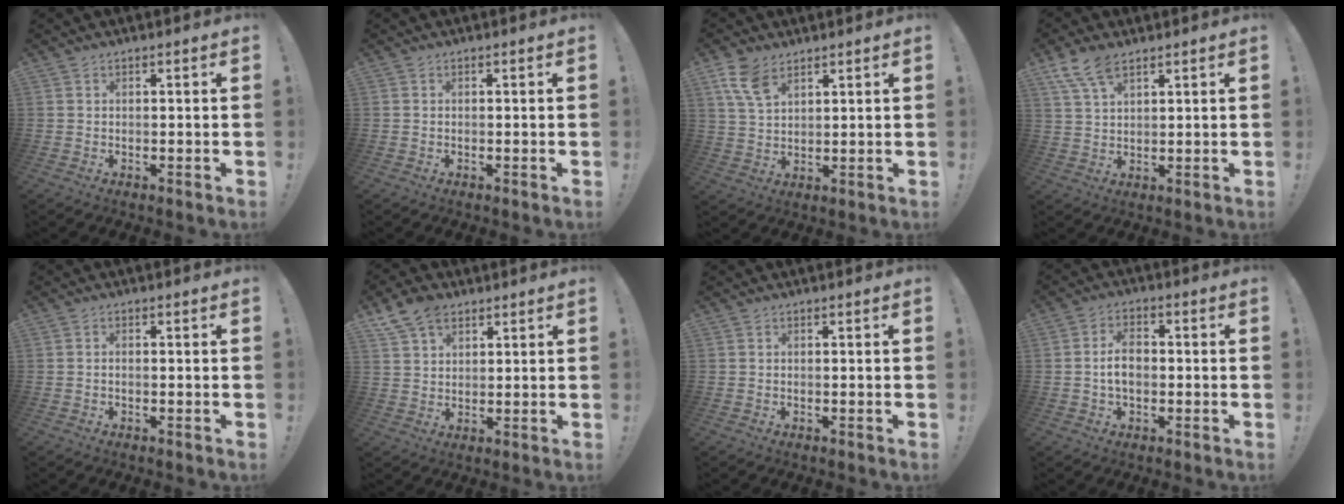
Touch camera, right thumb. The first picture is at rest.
{"total": 0.0}
{"total": 8.0, "force": [4.9, 4.2, 4.8], "torque": [-0.089, -0.016, 0.096]}
{"total": 7.7, "force": [5.2, 3.2, 4.7], "torque": [-0.096, -0.016, 0.101]}
{"total": 0.7, "force": [-0.4, 0.1, 0.6], "torque": [-0.015, 0.002, -0.007]}
{"total": 8.1, "force": [5.2, 5.0, 3.8], "torque": [-0.067, -0.015, 0.102]}
{"total": 0.0}
{"total": 6.7, "force": [-0.6, 4.0, 5.3], "torque": [-0.090, 0.010, -0.010]}